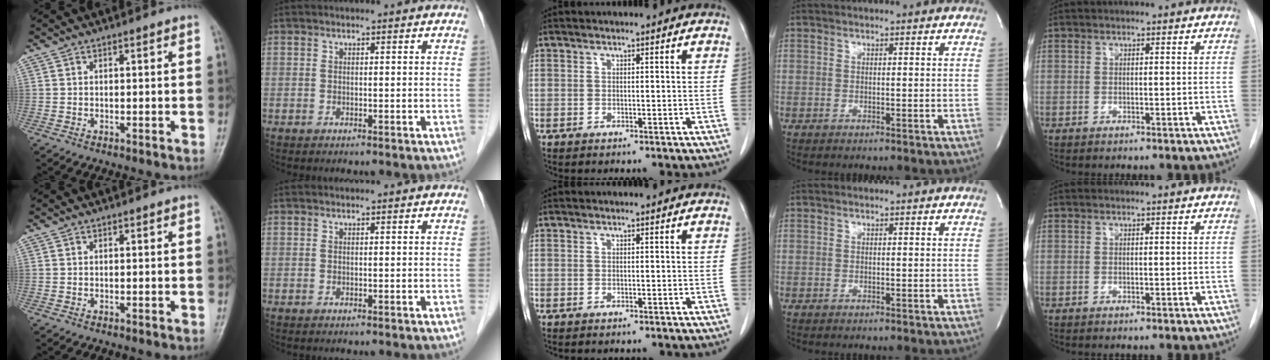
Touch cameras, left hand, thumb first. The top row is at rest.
{}